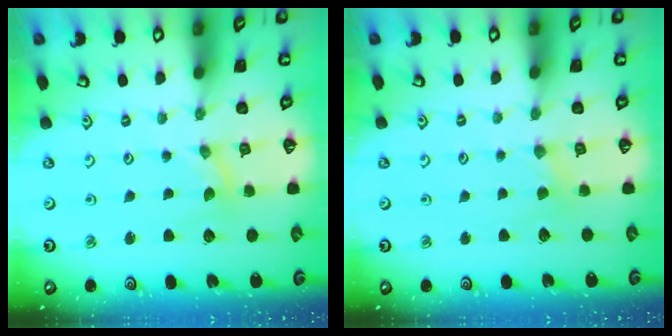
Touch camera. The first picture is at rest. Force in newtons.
{"total": 1.4, "press": 1.4, "slide": 0.4}